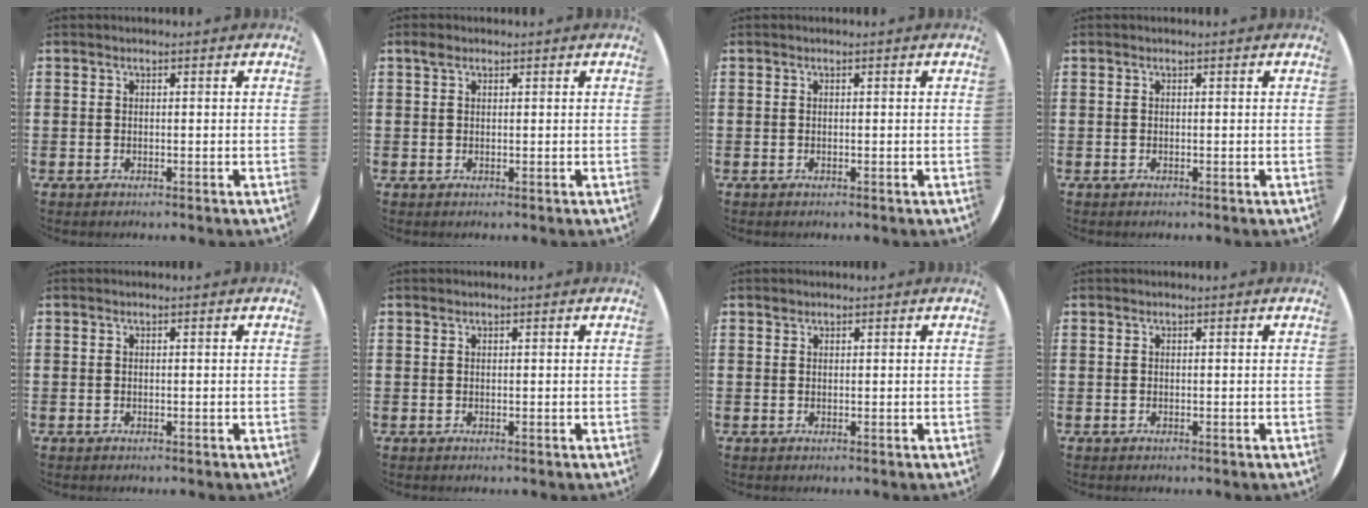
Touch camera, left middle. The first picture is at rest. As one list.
[{"total": 1.1, "force": [0.7, 0.7, 0.4], "torque": [-0.002, 0.002, 0.012]}, {"total": 0.0}, {"total": 0.0}, {"total": 0.0}, {"total": 0.0}, {"total": 0.5, "force": [0.5, 0.2, 0.0], "torque": [0.001, 0.004, 0.009]}, {"total": 0.0}]